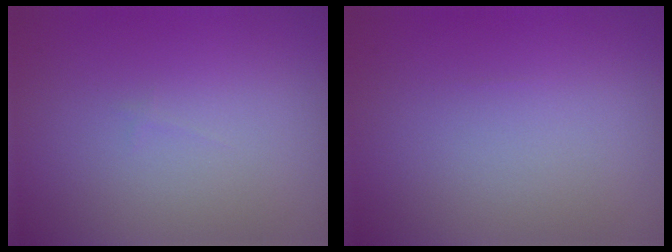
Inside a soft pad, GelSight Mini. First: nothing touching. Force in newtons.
{"total": 0.0}